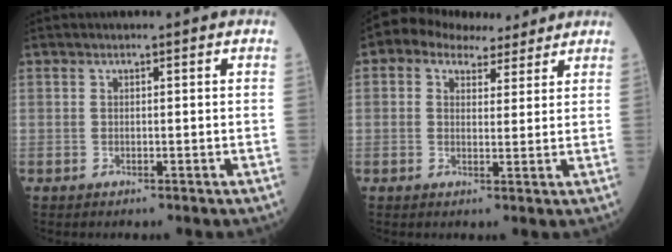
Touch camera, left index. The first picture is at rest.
{"total": 7.2, "force": [5.4, 4.0, 2.6], "torque": [-0.044, 0.032, 0.081]}